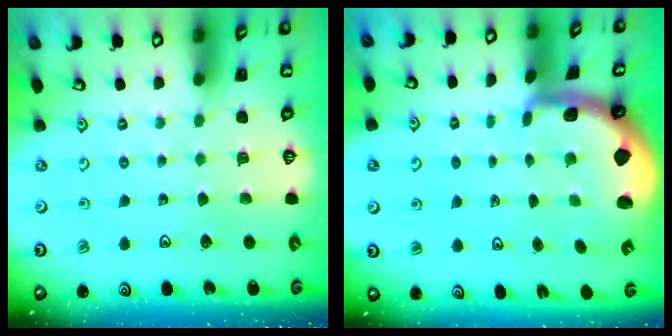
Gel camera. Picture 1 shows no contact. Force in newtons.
{"total": 1.8, "press": 1.7, "slide": 0.4}